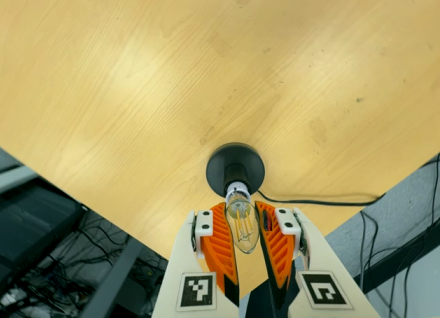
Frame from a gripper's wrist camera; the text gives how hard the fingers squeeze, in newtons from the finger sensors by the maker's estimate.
{"total": 23.4, "left": 22.8, "right": 24.1}